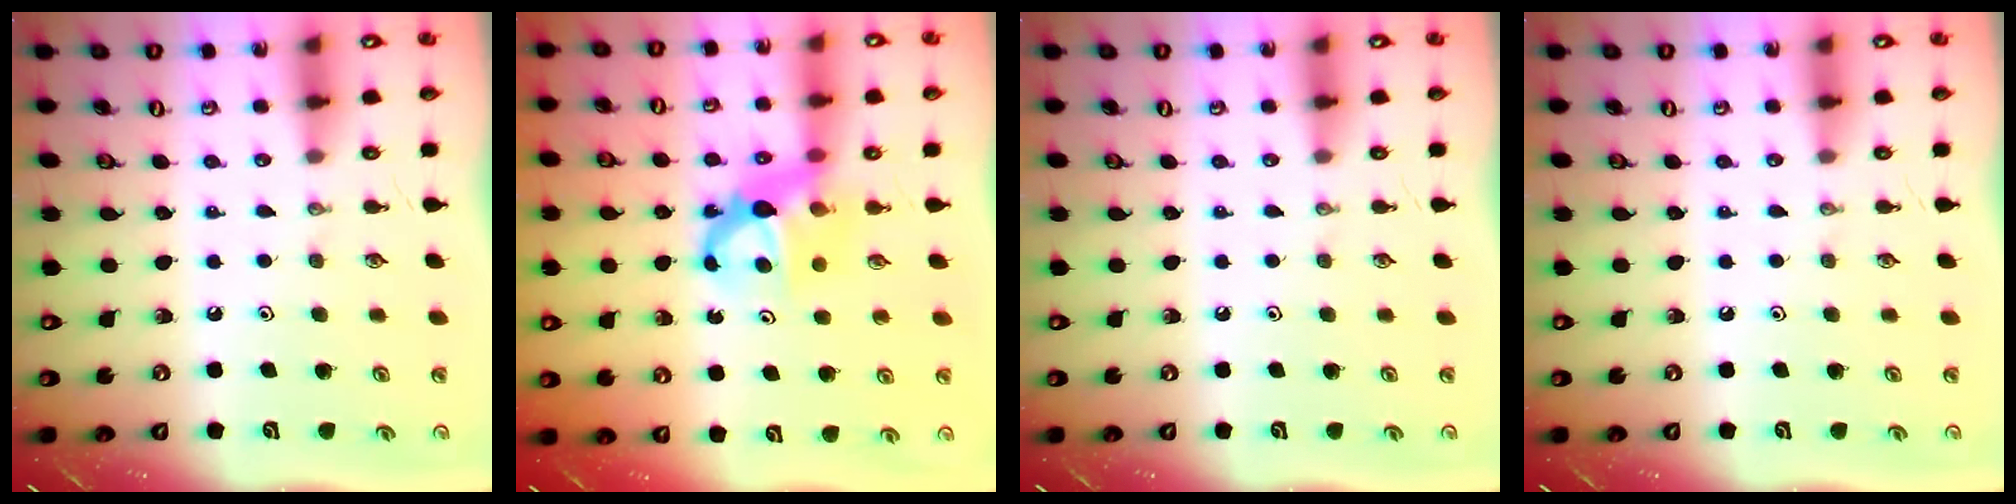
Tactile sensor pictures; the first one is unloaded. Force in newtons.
{"total": 6.9, "press": 6.8, "slide": 0.6}
{"total": 0.0}
{"total": 0.0}